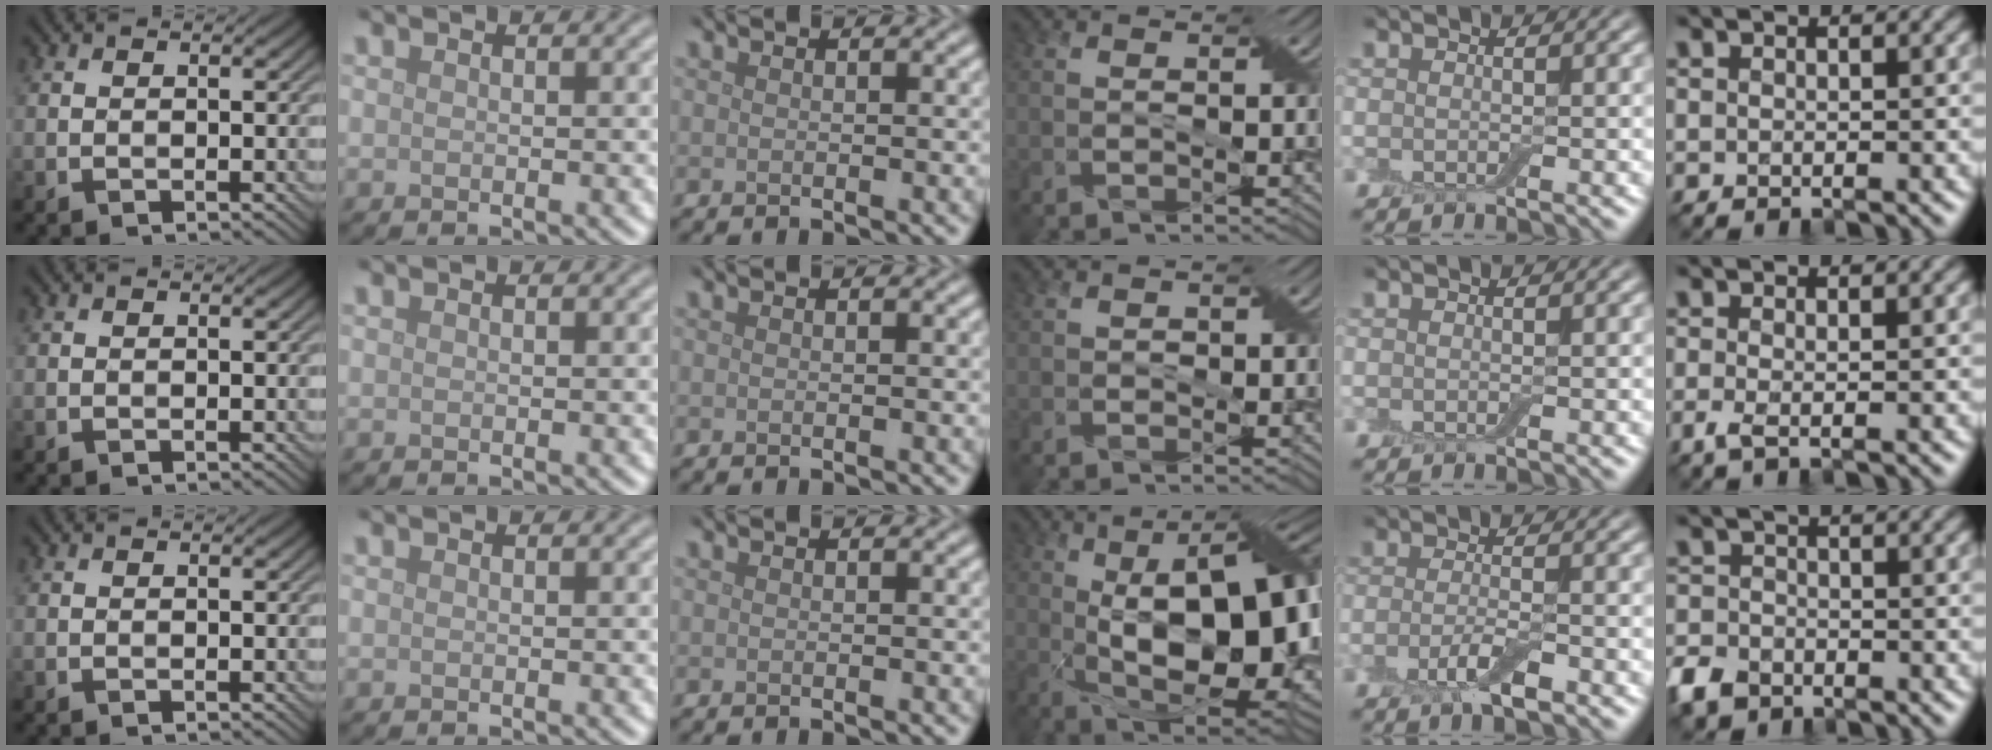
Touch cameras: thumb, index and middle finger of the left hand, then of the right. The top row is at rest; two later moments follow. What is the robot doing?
{"motion": "pour", "object": "bowl"}